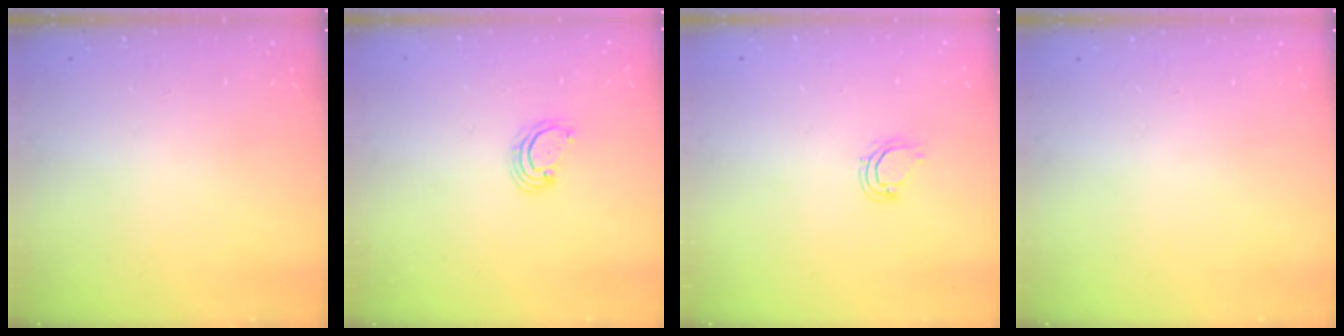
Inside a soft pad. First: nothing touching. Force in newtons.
{"total": 2.7, "press": 2.6, "slide": 0.6}
{"total": 4.6, "press": 4.5, "slide": 0.3}
{"total": 0.0}